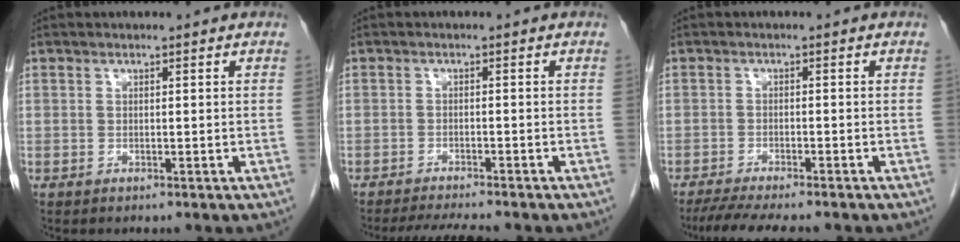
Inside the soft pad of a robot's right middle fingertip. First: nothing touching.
{"total": 6.1, "force": [-5.5, 0.1, 2.6], "torque": [-0.041, -0.016, -0.086]}
{"total": 8.7, "force": [-7.5, 0.8, 4.5], "torque": [-0.067, -0.017, -0.116]}